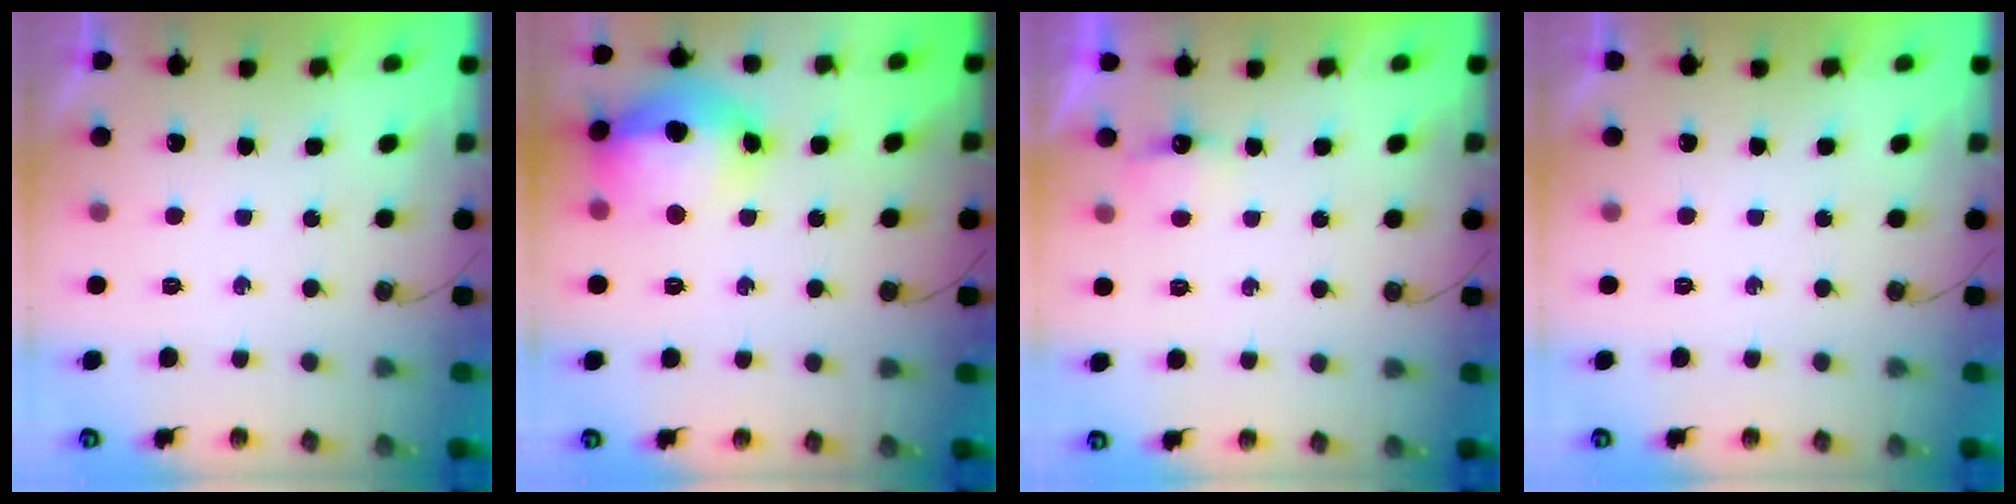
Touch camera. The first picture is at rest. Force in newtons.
{"total": 17.5, "press": 17.4, "slide": 1.9}
{"total": 3.9, "press": 3.9, "slide": 0.7}
{"total": 0.0}